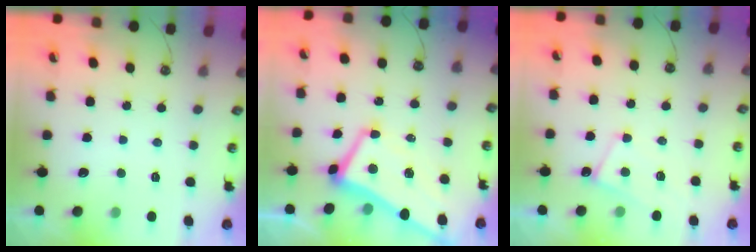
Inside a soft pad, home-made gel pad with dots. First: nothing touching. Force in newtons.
{"total": 1.2, "press": 0.4, "slide": 1.1}
{"total": 0.7, "press": 0.5, "slide": 0.4}